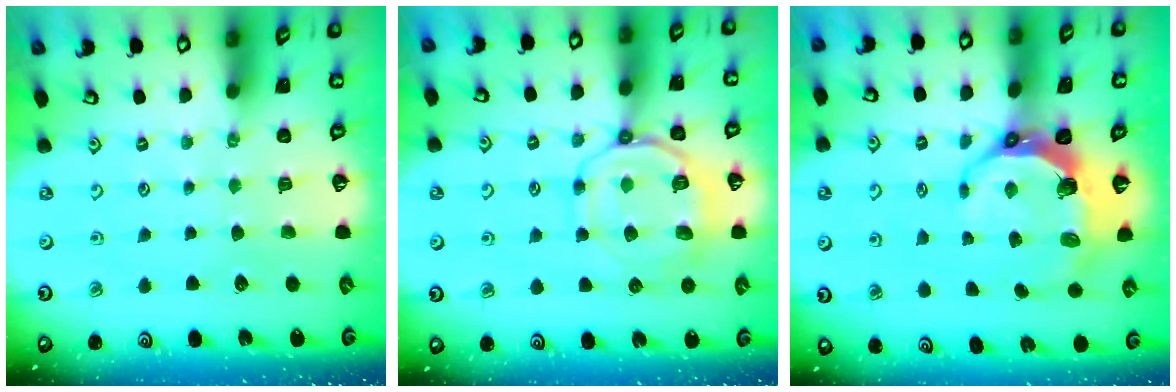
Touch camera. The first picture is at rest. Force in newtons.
{"total": 10.4, "press": 10.3, "slide": 1.4}
{"total": 9.4, "press": 8.0, "slide": 5.0}